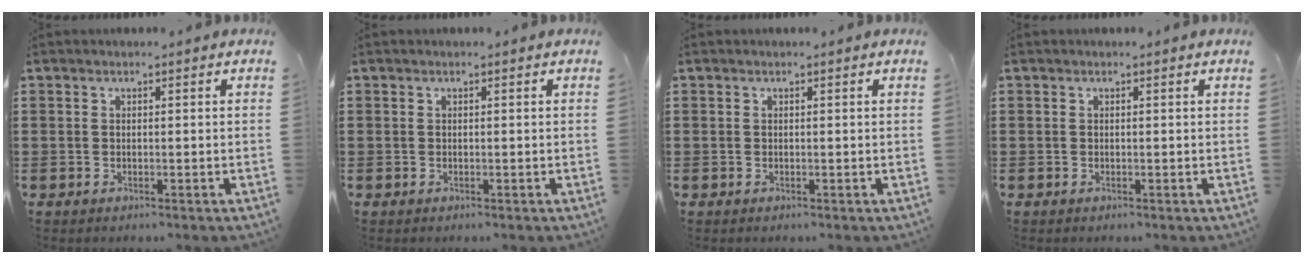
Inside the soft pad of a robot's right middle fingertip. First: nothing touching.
{"total": 0.0}
{"total": 0.0}
{"total": 0.0}